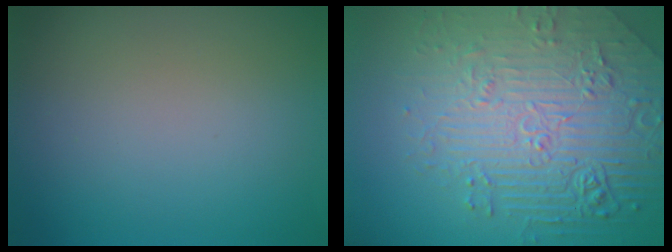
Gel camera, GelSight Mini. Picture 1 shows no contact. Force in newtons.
{"total": 8.0, "press": 6.1, "slide": 5.1}